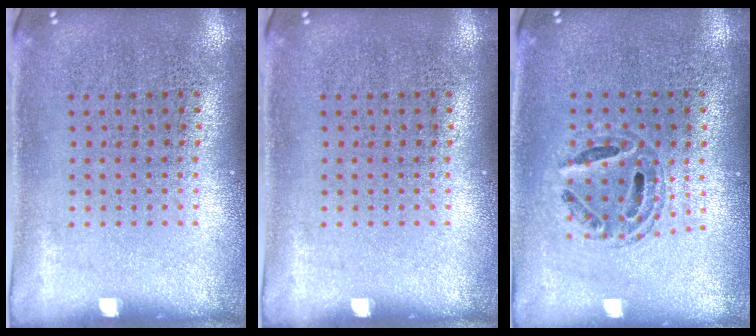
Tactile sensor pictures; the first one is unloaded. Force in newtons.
{"total": 0.0}
{"total": 0.7, "press": 0.7, "slide": 0.3}